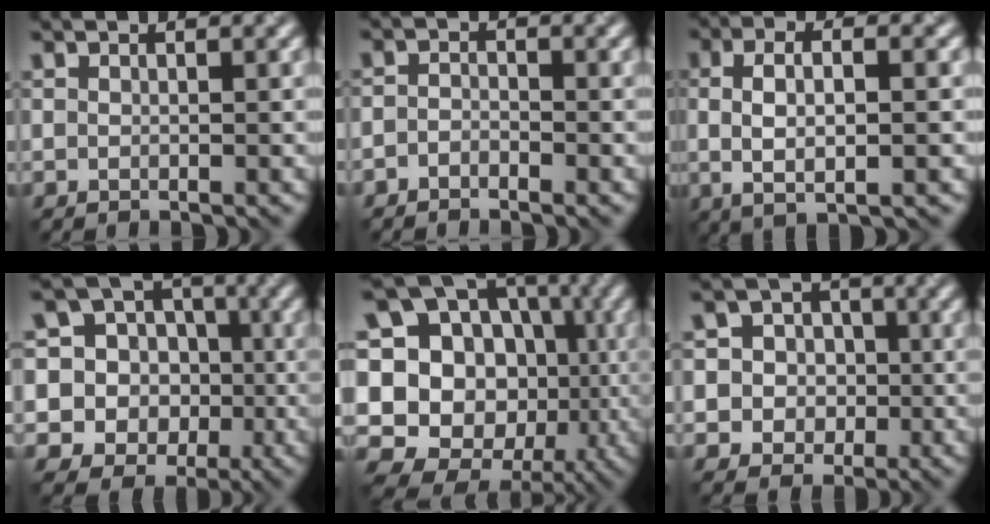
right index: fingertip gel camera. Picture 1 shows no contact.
{"total": 1.2, "force": [-1.0, 0.5, 0.3], "torque": [-0.005, 0.002, -0.024]}
{"total": 4.6, "force": [0.2, 1.5, 4.3], "torque": [-0.083, 0.003, 0.000]}
{"total": 14.0, "force": [0.4, 13.2, 4.4], "torque": [-0.131, 0.038, -0.015]}
{"total": 19.7, "force": [-1.5, 17.0, 9.7], "torque": [-0.213, 0.048, -0.039]}
{"total": 6.3, "force": [0.4, 6.1, 1.4], "torque": [-0.031, 0.031, -0.003]}